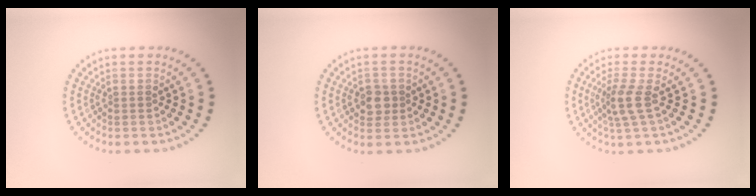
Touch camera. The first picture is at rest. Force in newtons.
{"total": 1.9, "press": 1.8, "slide": 0.5}
{"total": 2.6, "press": 2.0, "slide": 1.6}